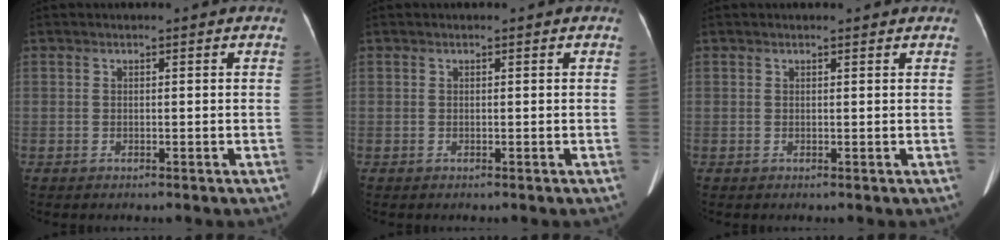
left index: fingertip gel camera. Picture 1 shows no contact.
{"total": 0.0}
{"total": 1.9, "force": [1.7, 0.3, 0.6], "torque": [-0.013, 0.008, 0.018]}